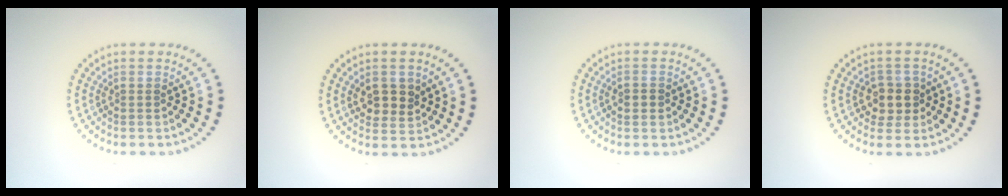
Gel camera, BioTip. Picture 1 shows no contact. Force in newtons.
{"total": 2.6, "press": 2.4, "slide": 1.0}
{"total": 1.7, "press": 1.7, "slide": 0.0}
{"total": 2.6, "press": 2.4, "slide": 0.9}